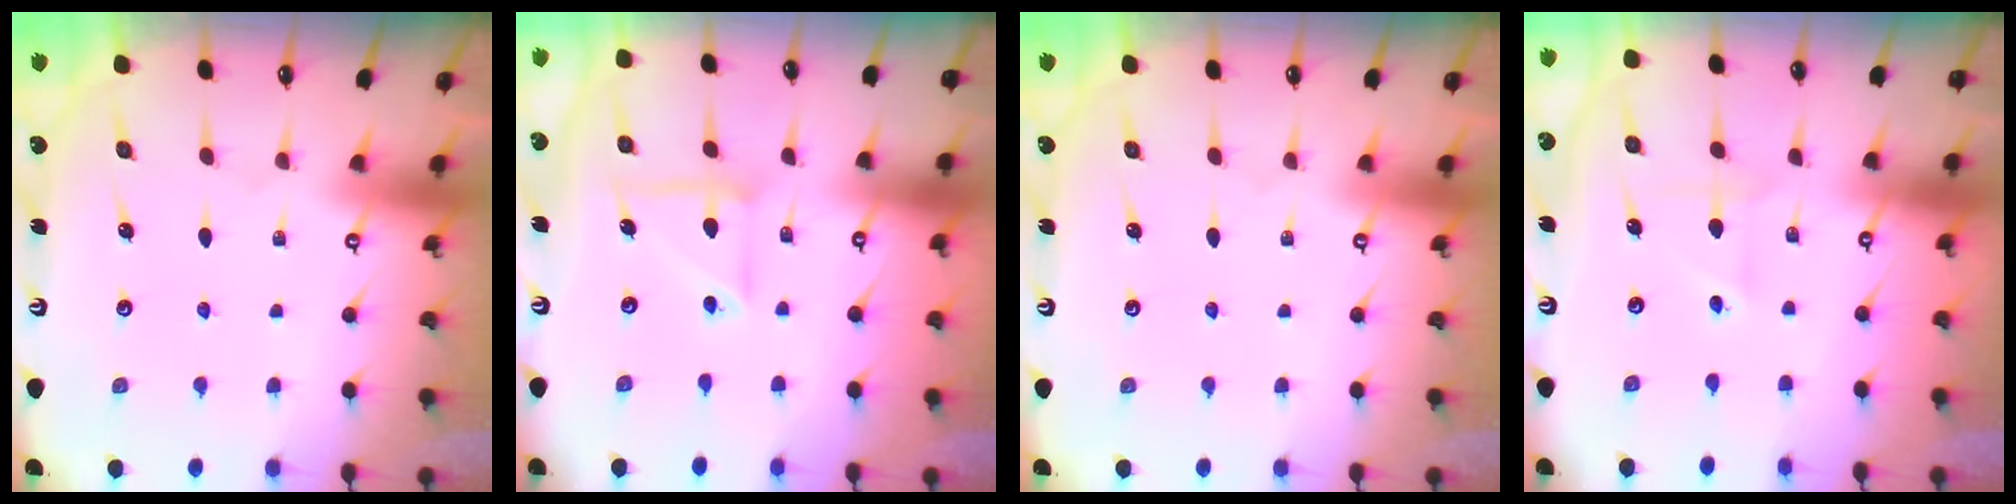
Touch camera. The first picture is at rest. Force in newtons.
{"total": 9.1, "press": 9.1, "slide": 1.0}
{"total": 0.0}
{"total": 2.6, "press": 2.5, "slide": 0.9}